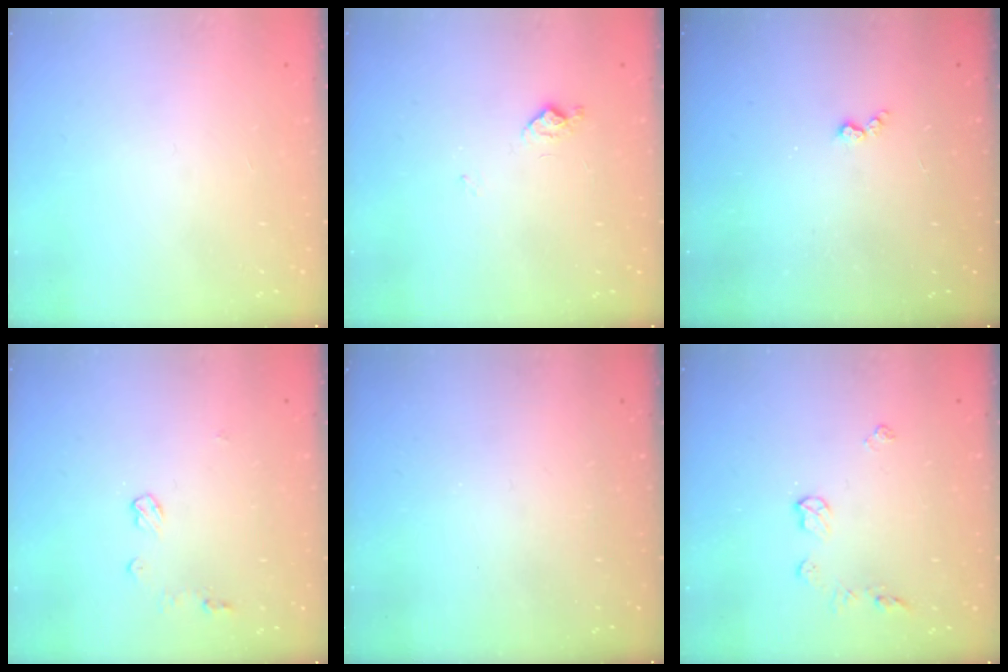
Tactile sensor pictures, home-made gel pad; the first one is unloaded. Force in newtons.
{"total": 6.7, "press": 6.6, "slide": 0.8}
{"total": 2.9, "press": 2.9, "slide": 0.5}
{"total": 5.2, "press": 5.2, "slide": 0.4}
{"total": 0.0}
{"total": 6.3, "press": 6.3, "slide": 0.7}